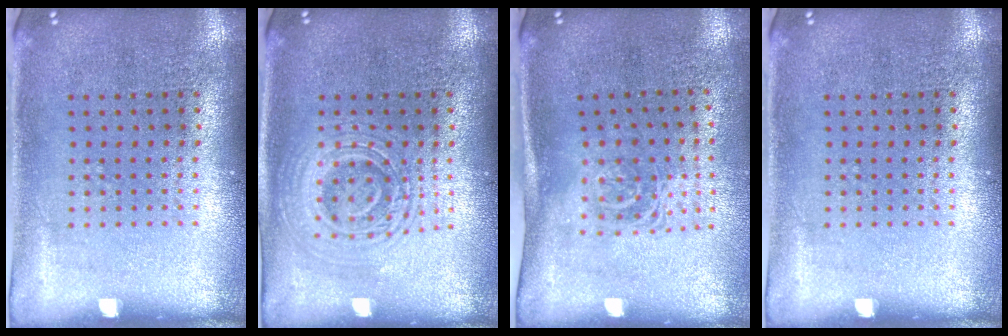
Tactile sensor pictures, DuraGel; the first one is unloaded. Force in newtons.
{"total": 2.8, "press": 2.7, "slide": 0.5}
{"total": 1.6, "press": 1.1, "slide": 1.1}
{"total": 0.0}